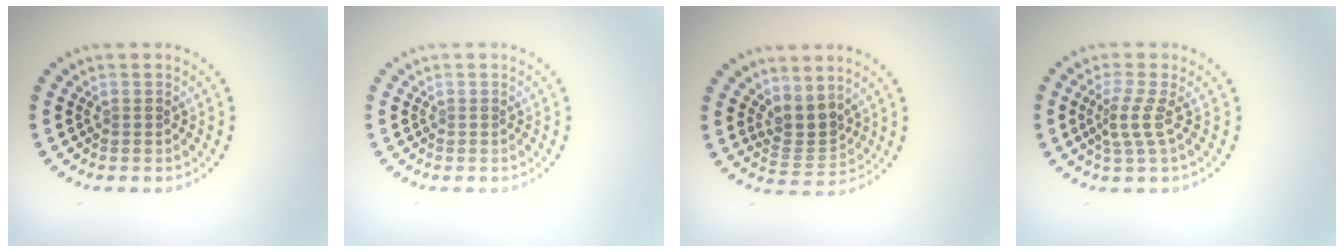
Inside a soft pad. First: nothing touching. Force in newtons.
{"total": 0.0}
{"total": 2.8, "press": 2.1, "slide": 1.8}
{"total": 2.2, "press": 1.5, "slide": 1.7}